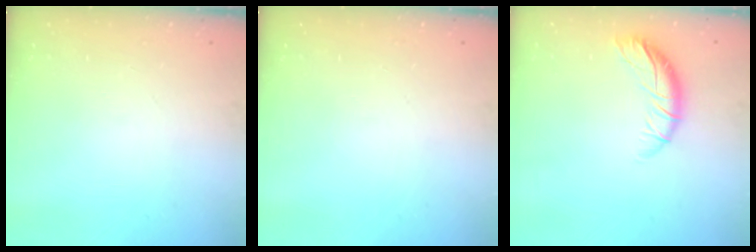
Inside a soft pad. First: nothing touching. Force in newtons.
{"total": 0.0}
{"total": 9.1, "press": 9.1, "slide": 0.9}